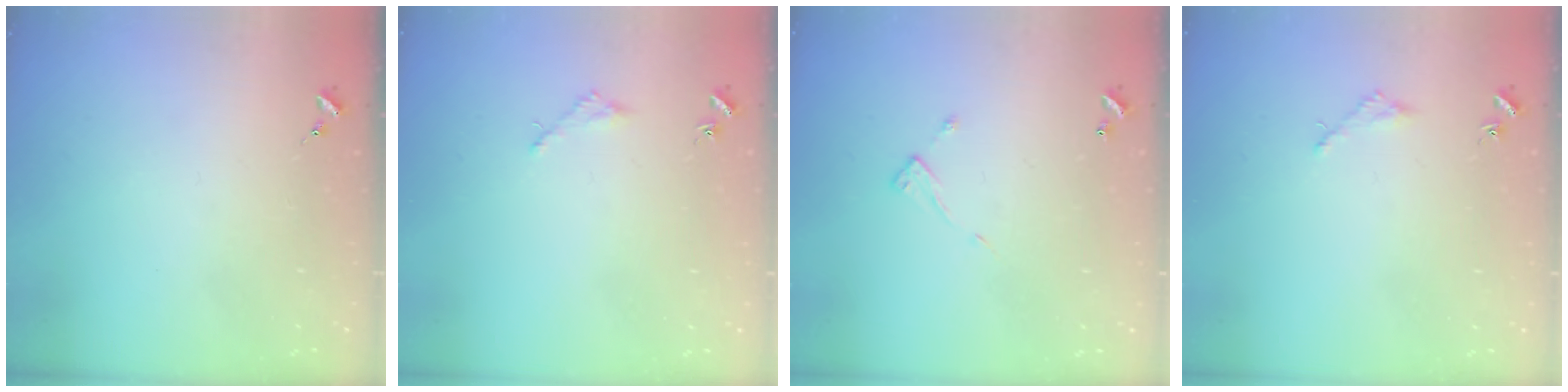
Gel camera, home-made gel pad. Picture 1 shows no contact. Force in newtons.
{"total": 1.6, "press": 1.6, "slide": 0.2}
{"total": 4.7, "press": 4.7, "slide": 0.3}
{"total": 1.6, "press": 1.6, "slide": 0.2}